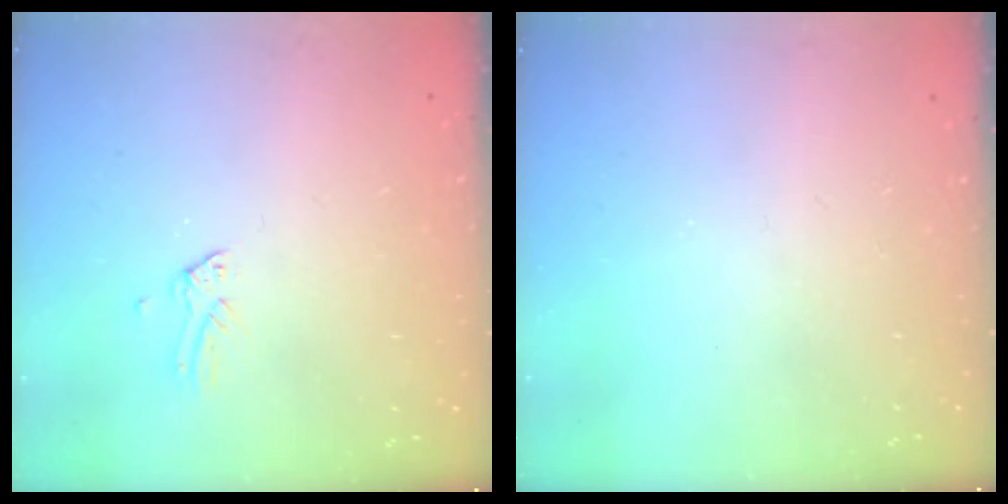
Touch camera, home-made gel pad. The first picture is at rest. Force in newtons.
{"total": 0.0}